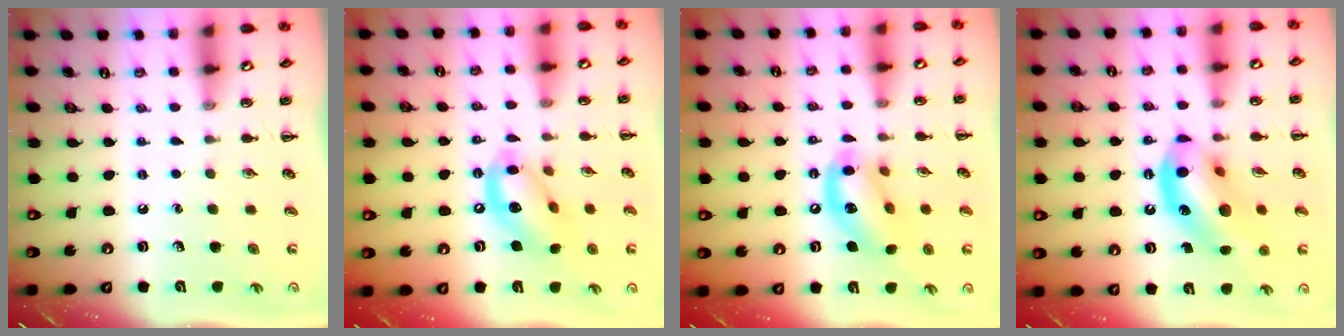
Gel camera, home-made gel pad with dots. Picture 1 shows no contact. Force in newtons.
{"total": 13.5, "press": 13.0, "slide": 3.6}
{"total": 13.9, "press": 13.6, "slide": 2.6}
{"total": 15.5, "press": 15.1, "slide": 3.4}